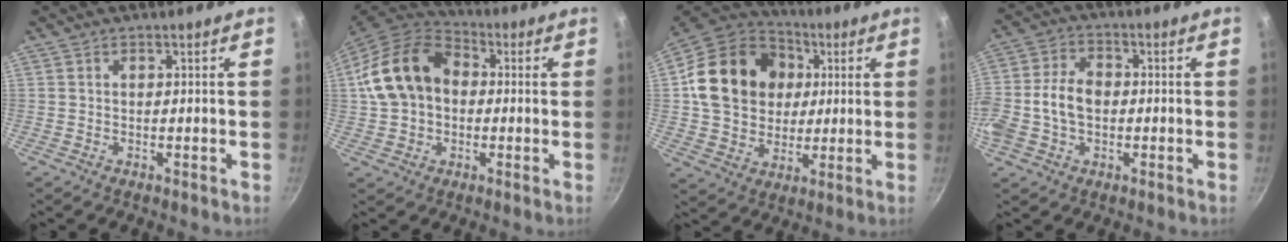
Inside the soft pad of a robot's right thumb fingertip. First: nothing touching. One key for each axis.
{"total": 16.3, "fx": 1.2, "fy": 12.2, "fz": 10.6, "tx": -0.179, "ty": 0.036, "tz": 0.009}
{"total": 20.6, "fx": 3.3, "fy": 16.9, "fz": 11.4, "tx": -0.175, "ty": 0.018, "tz": 0.053}
{"total": 9.9, "fx": -1.1, "fy": 7.0, "fz": 7.0, "tx": -0.127, "ty": 0.028, "tz": -0.030}